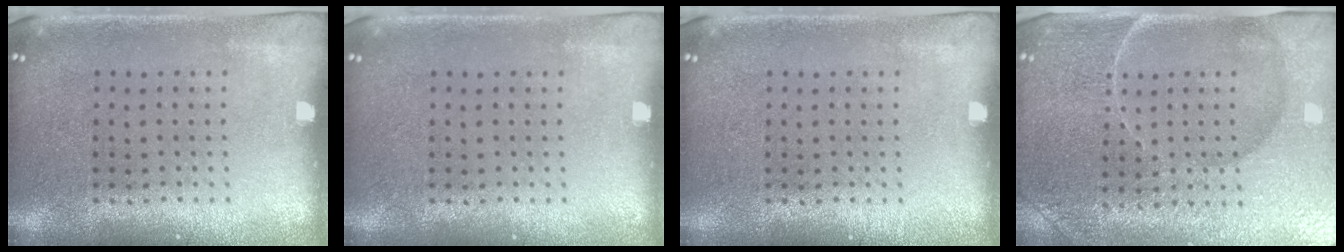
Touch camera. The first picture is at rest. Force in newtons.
{"total": 0.0}
{"total": 0.0}
{"total": 4.5, "press": 4.3, "slide": 1.4}